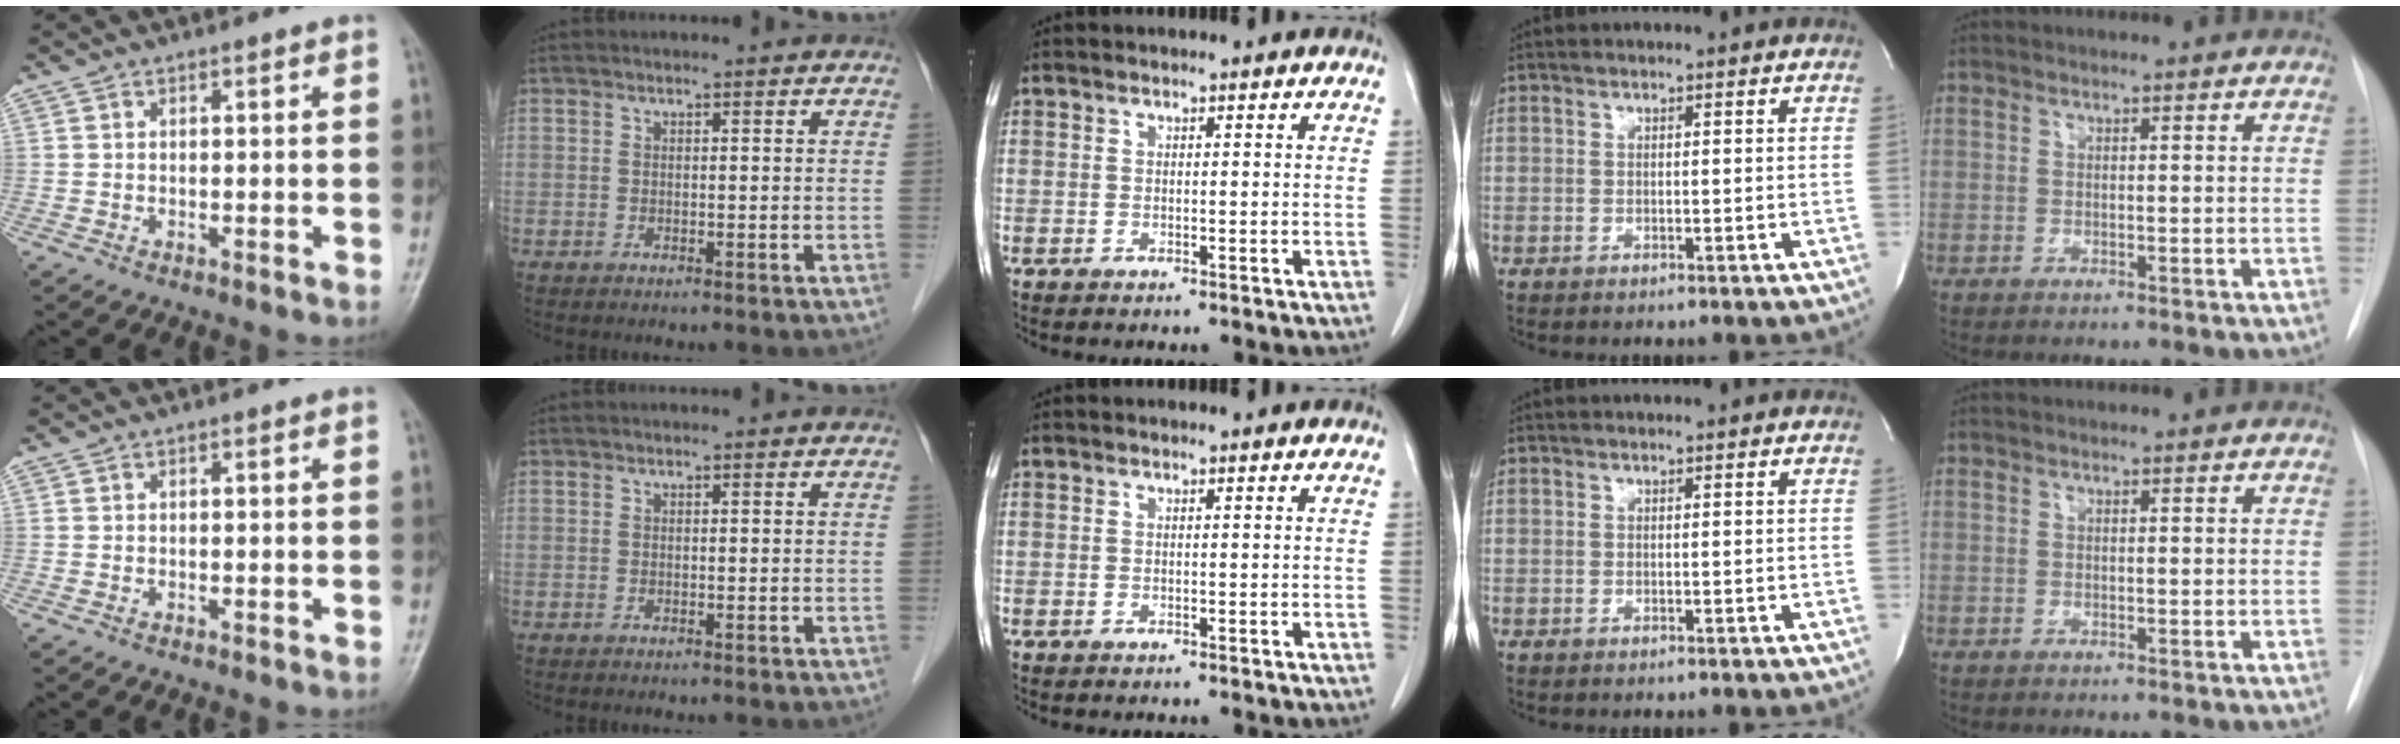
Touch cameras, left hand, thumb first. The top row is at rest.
{}